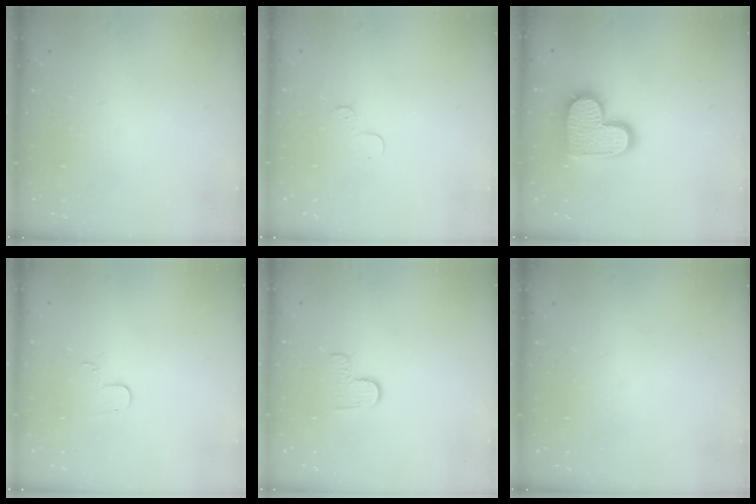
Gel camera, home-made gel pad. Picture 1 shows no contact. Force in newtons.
{"total": 3.5, "press": 3.5, "slide": 0.4}
{"total": 15.1, "press": 15.1, "slide": 1.1}
{"total": 4.0, "press": 4.0, "slide": 0.4}
{"total": 3.8, "press": 3.8, "slide": 0.4}
{"total": 0.0}